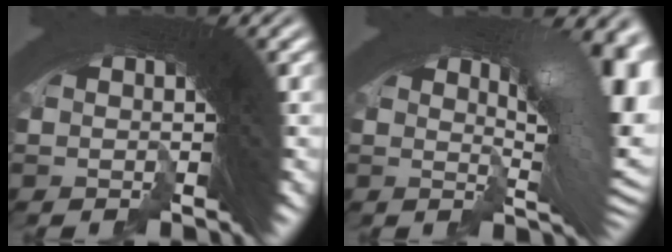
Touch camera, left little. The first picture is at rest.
{"total": 8.0, "force": [0.6, 3.2, 7.3], "torque": [-0.080, 0.013, 0.000]}